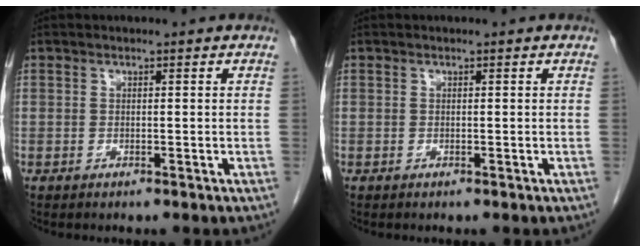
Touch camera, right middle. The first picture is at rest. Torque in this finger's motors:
{"motor_torque": [-0.12, 0.05, 0.01, 0.00]}